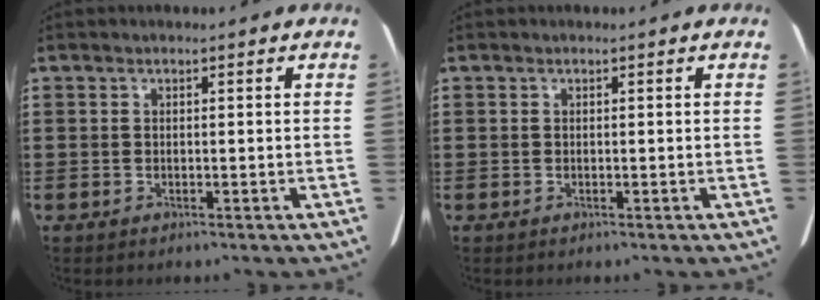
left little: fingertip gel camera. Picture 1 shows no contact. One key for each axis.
{"total": 0.0}